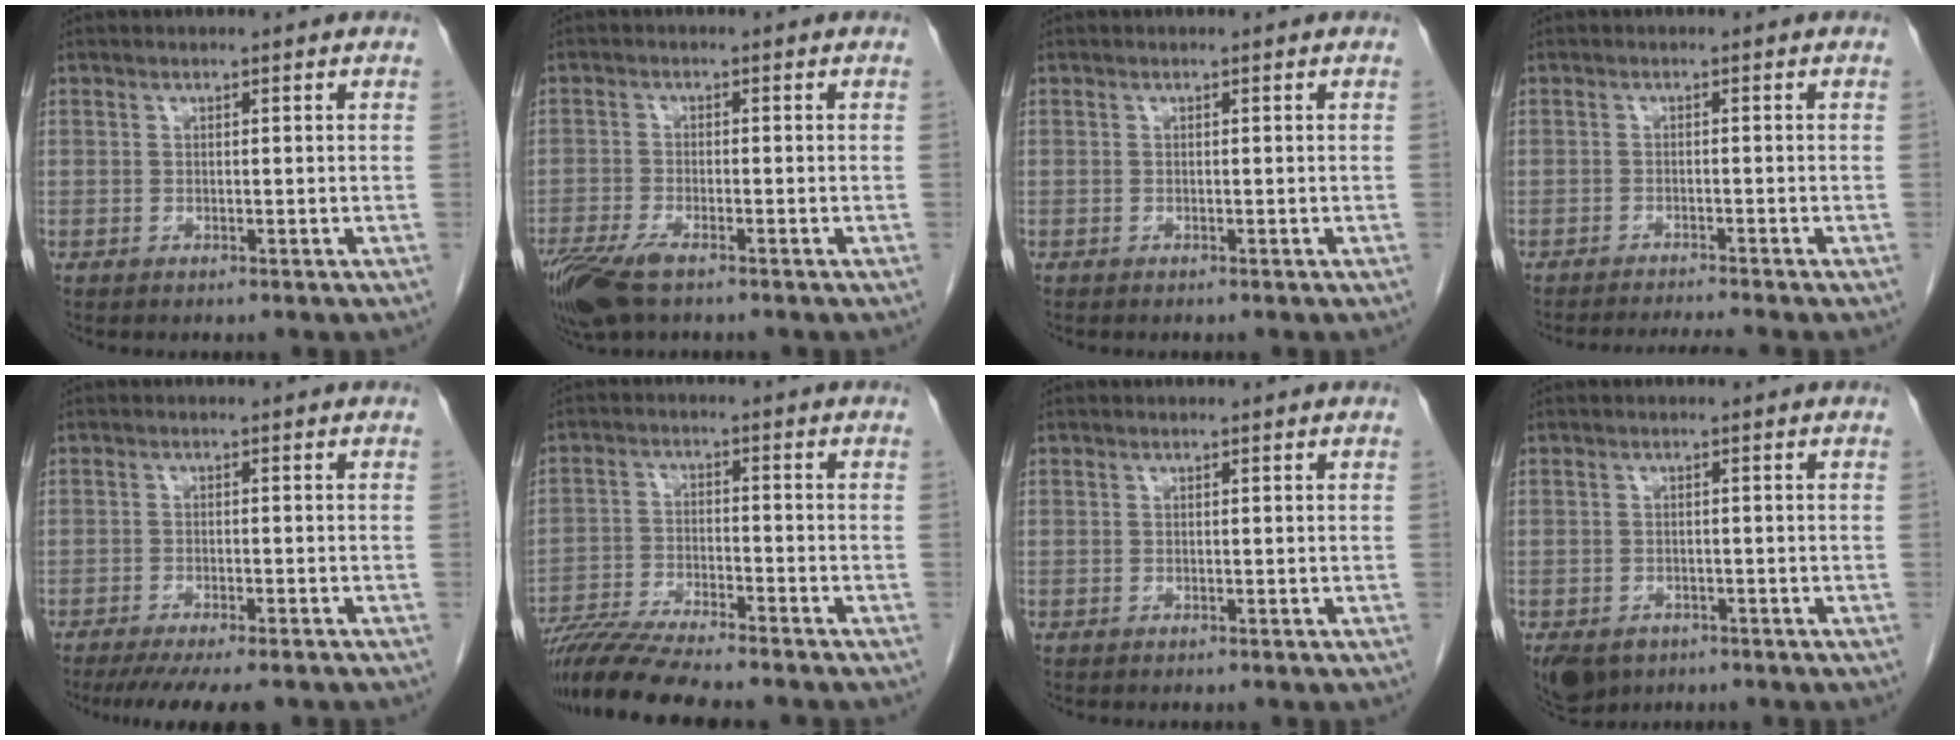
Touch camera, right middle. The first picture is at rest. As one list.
[{"total": 7.9, "force": [-5.4, 2.4, 5.2], "torque": [-0.103, -0.019, -0.098]}, {"total": 0.0}, {"total": 4.5, "force": [-4.1, -1.4, 1.2], "torque": [-0.015, -0.013, -0.065]}, {"total": 10.6, "force": [-8.8, 1.7, 5.6], "torque": [-0.072, -0.016, -0.123]}, {"total": 12.7, "force": [-11.1, 0.6, 6.2], "torque": [-0.103, -0.023, -0.182]}, {"total": 0.0}, {"total": 7.1, "force": [-4.3, 4.9, 2.6], "torque": [-0.056, -0.006, -0.064]}]